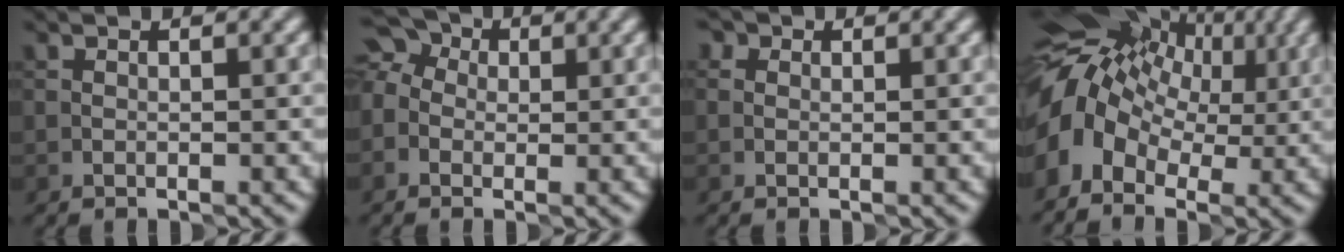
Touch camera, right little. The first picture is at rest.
{"total": 5.7, "force": [1.1, 4.5, 3.2], "torque": [-0.056, 0.032, -0.018]}
{"total": 1.9, "force": [1.0, 1.3, 1.0], "torque": [-0.011, 0.010, -0.013]}
{"total": 11.7, "force": [1.9, 8.3, 8.0], "torque": [-0.163, 0.020, 0.026]}